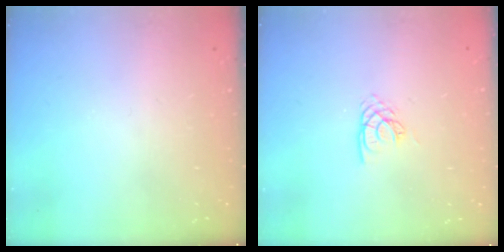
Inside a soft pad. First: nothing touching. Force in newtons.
{"total": 2.8, "press": 2.8, "slide": 0.1}